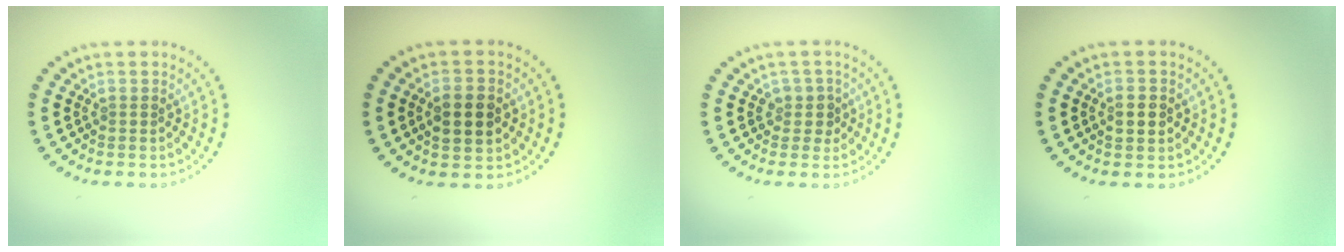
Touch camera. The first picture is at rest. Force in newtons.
{"total": 3.7, "press": 3.7, "slide": 0.3}
{"total": 1.7, "press": 1.5, "slide": 1.0}
{"total": 2.3, "press": 2.2, "slide": 0.1}